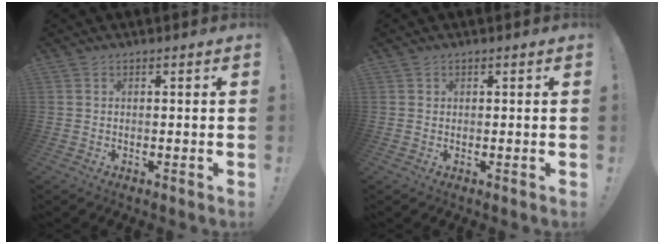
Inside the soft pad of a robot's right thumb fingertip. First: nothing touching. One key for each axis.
{"total": 0.6, "fx": 0.3, "fy": 0.6, "fz": -0.1, "tx": -0.001, "ty": 0.003, "tz": 0.006}